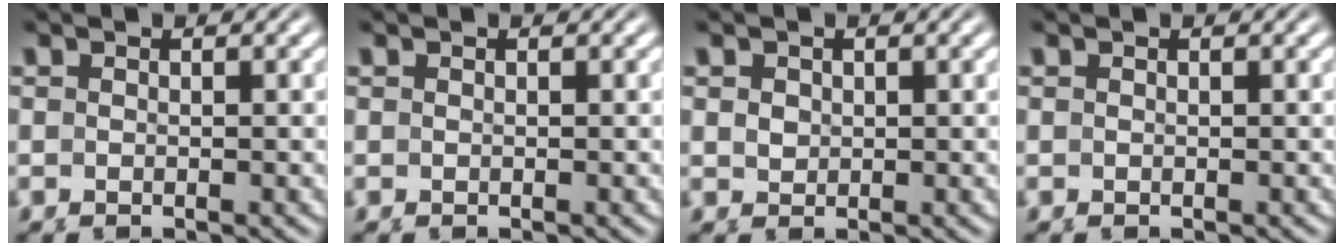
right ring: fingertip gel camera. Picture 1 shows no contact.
{"total": 0.0}
{"total": 0.8, "force": [0.8, 0.2, -0.1], "torque": [0.003, 0.000, 0.020]}
{"total": 0.0}